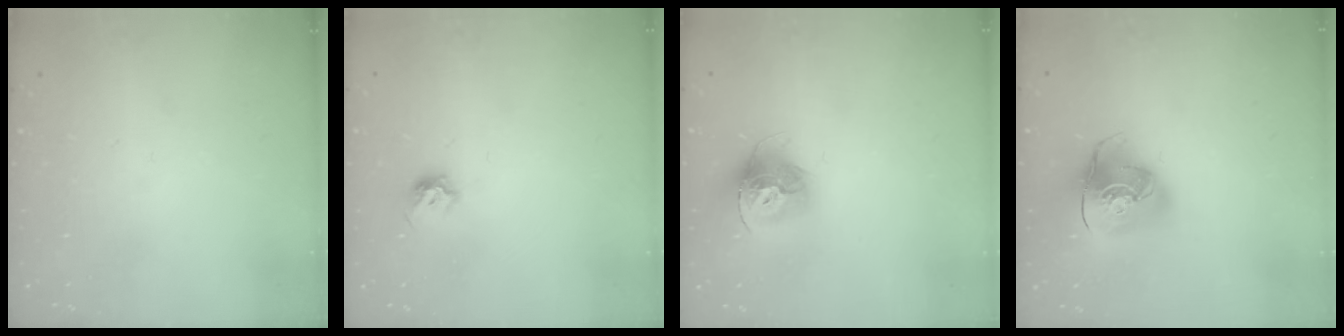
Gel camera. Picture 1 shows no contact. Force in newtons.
{"total": 4.9, "press": 4.8, "slide": 1.0}
{"total": 14.1, "press": 14.0, "slide": 1.4}
{"total": 13.0, "press": 12.8, "slide": 1.9}